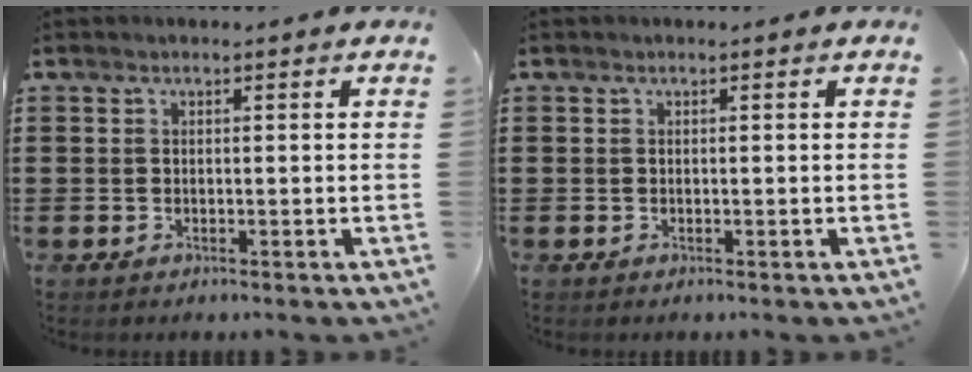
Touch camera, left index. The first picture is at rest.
{"total": 0.0}